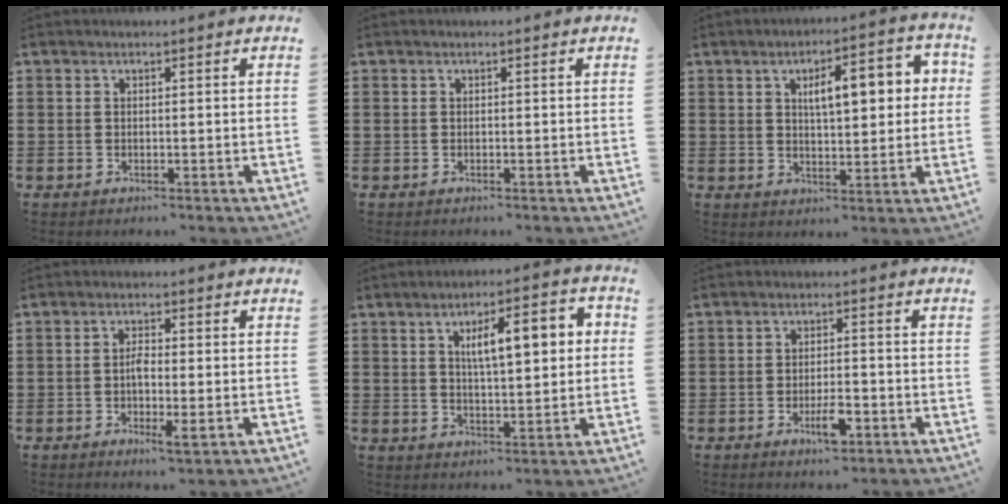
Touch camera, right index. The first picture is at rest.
{"total": 0.0}
{"total": 7.9, "force": [2.2, 3.0, 7.0], "torque": [-0.106, -0.002, 0.026]}
{"total": 3.5, "force": [-0.6, 1.0, 3.3], "torque": [-0.067, -0.001, -0.013]}
{"total": 8.0, "force": [2.2, 2.7, 7.2], "torque": [-0.116, 0.001, 0.029]}
{"total": 4.2, "force": [-2.0, 1.4, 3.5], "torque": [-0.062, 0.001, -0.035]}